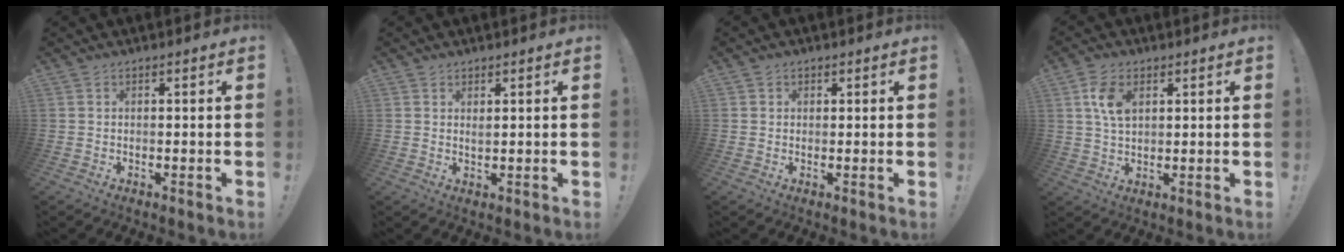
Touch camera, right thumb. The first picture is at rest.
{"total": 1.5, "force": [1.2, 0.5, 0.8], "torque": [-0.004, -0.009, 0.020]}
{"total": 1.1, "force": [0.6, 0.9, 0.2], "torque": [0.002, -0.002, 0.010]}
{"total": 7.9, "force": [2.8, 4.7, 5.6], "torque": [-0.104, -0.002, 0.052]}